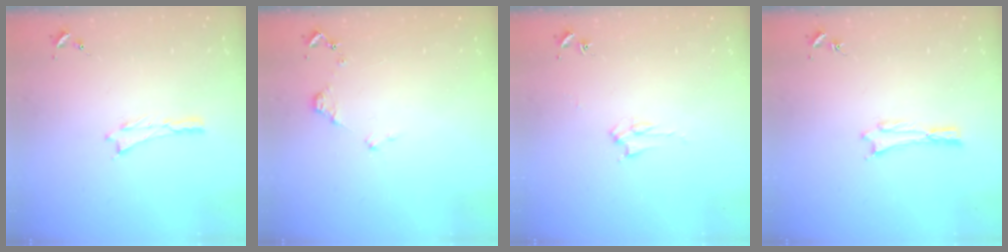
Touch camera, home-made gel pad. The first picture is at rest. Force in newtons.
{"total": 1.2, "press": 1.2, "slide": 0.2}
{"total": 2.8, "press": 2.8, "slide": 0.4}
{"total": 0.0}